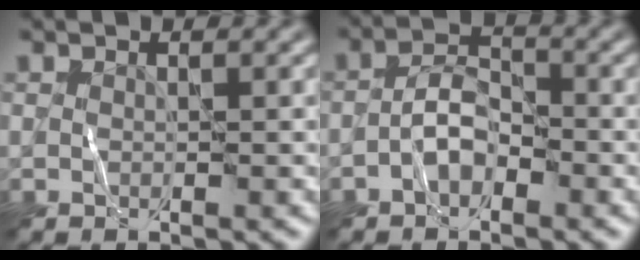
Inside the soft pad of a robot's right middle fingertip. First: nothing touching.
{"total": 2.8, "force": [-1.4, 1.6, 1.8], "torque": [-0.028, 0.012, -0.033]}